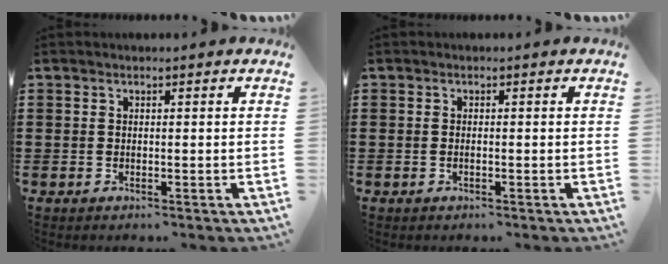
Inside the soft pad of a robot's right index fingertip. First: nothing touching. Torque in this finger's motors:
{"motor_torque": [0.72, 1.42, -0.03, -0.01]}